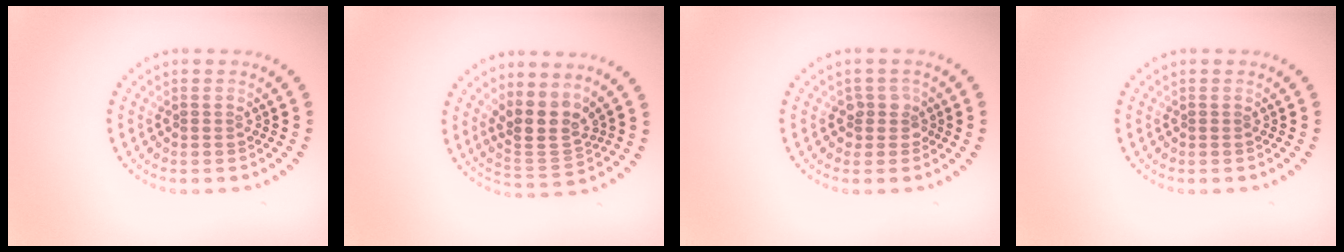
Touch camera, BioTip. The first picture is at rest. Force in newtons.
{"total": 3.8, "press": 3.2, "slide": 2.1}
{"total": 1.8, "press": 1.5, "slide": 1.0}
{"total": 0.0}